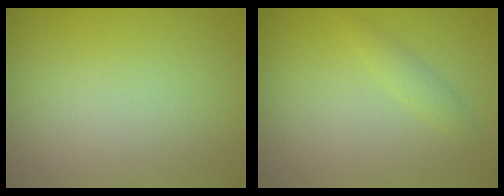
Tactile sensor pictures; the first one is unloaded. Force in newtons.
{"total": 1.2, "press": 1.2, "slide": 0.0}